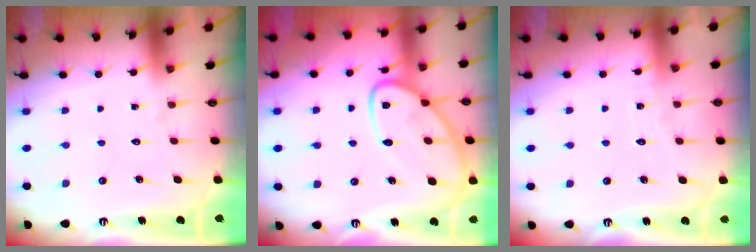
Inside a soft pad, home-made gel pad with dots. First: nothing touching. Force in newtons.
{"total": 13.3, "press": 13.2, "slide": 1.5}
{"total": 2.7, "press": 2.7, "slide": 0.2}